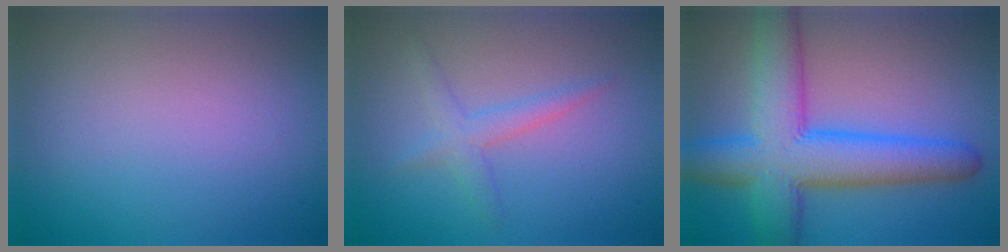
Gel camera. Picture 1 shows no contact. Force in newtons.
{"total": 2.0, "press": 1.9, "slide": 0.2}
{"total": 9.8, "press": 9.8, "slide": 0.3}